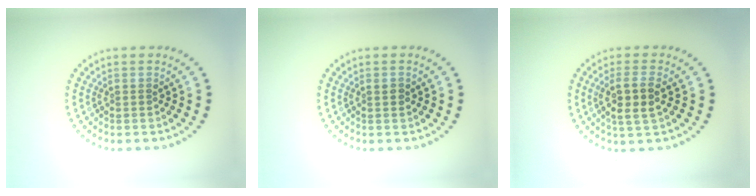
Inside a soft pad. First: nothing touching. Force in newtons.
{"total": 0.7, "press": 0.7, "slide": 0.2}
{"total": 3.1, "press": 2.9, "slide": 1.1}